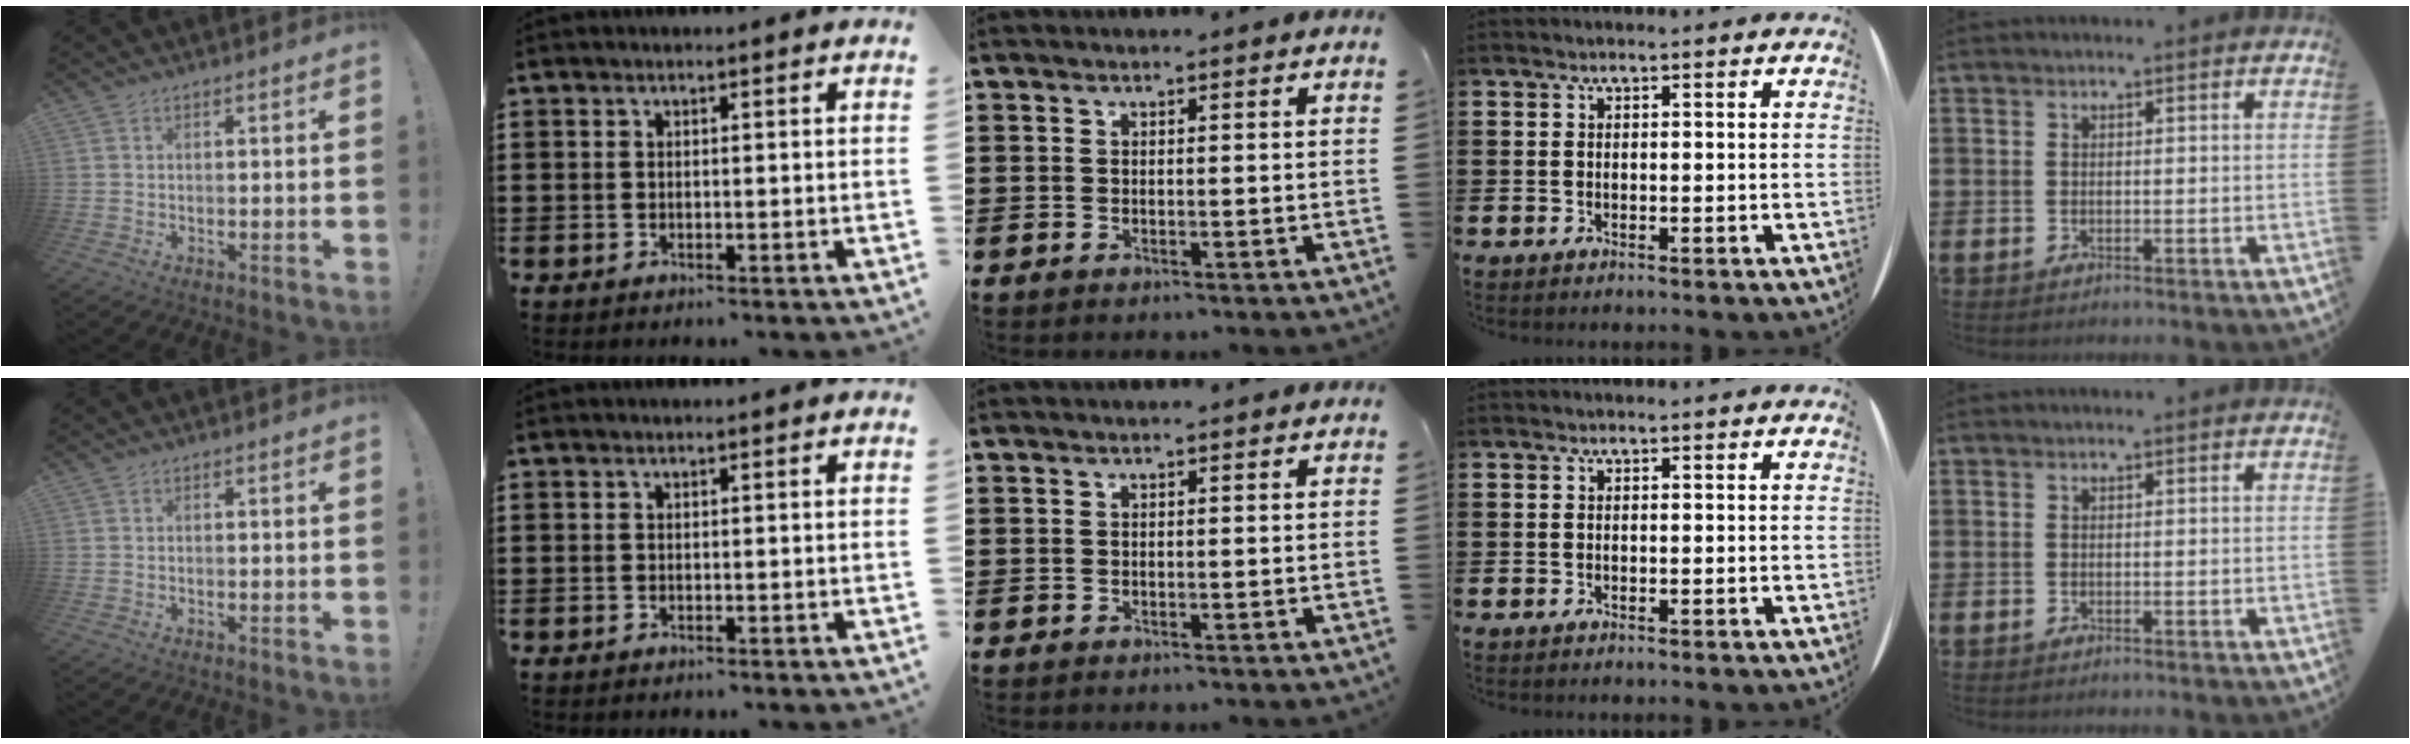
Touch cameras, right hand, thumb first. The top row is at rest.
{}